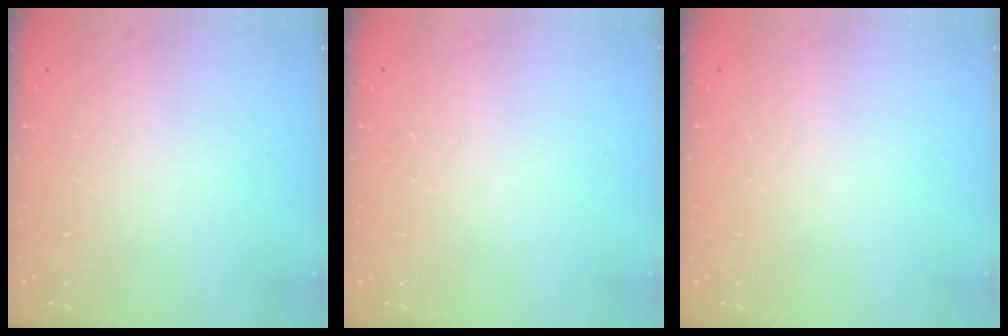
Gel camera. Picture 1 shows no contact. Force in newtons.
{"total": 0.0}
{"total": 0.0}